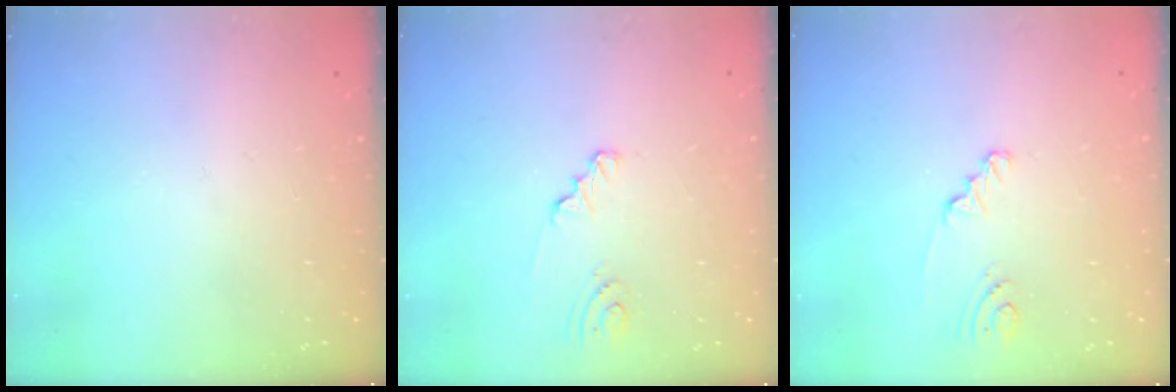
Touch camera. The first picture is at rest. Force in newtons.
{"total": 1.9, "press": 1.9, "slide": 0.3}
{"total": 1.5, "press": 1.5, "slide": 0.1}